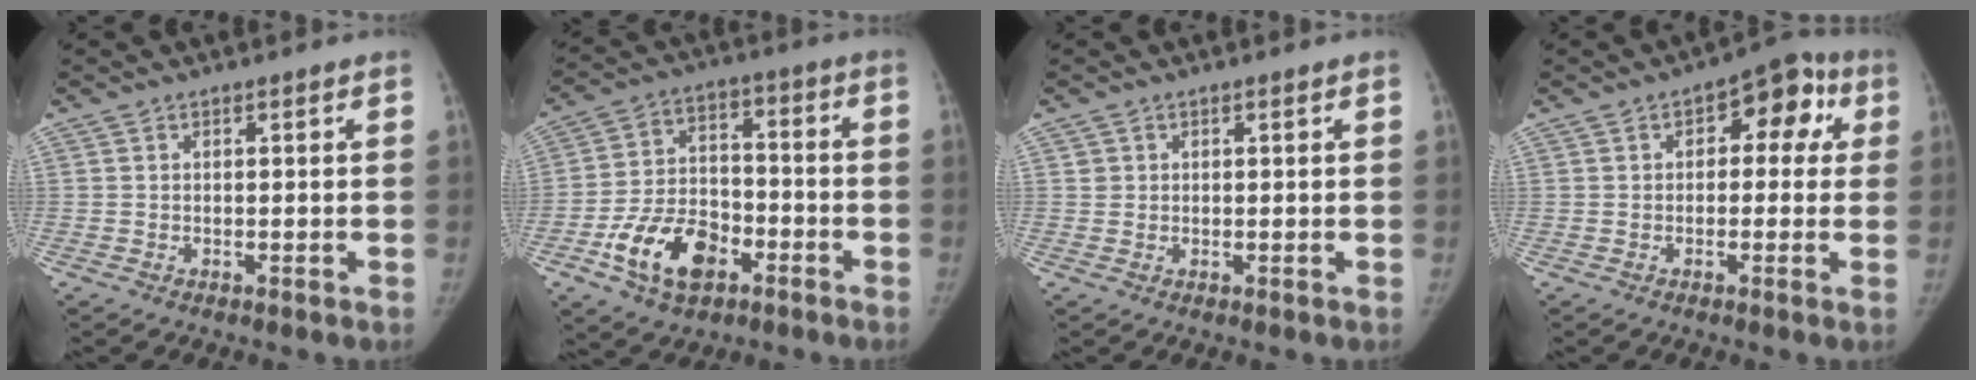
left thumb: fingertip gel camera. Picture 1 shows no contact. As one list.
[{"total": 14.3, "force": [-6.6, 9.2, 8.7], "torque": [-0.129, 0.036, -0.115]}, {"total": 1.0, "force": [0.4, 0.9, 0.1], "torque": [0.012, 0.000, 0.004]}, {"total": 8.9, "force": [2.2, 5.4, 6.7], "torque": [-0.037, 0.025, 0.017]}]